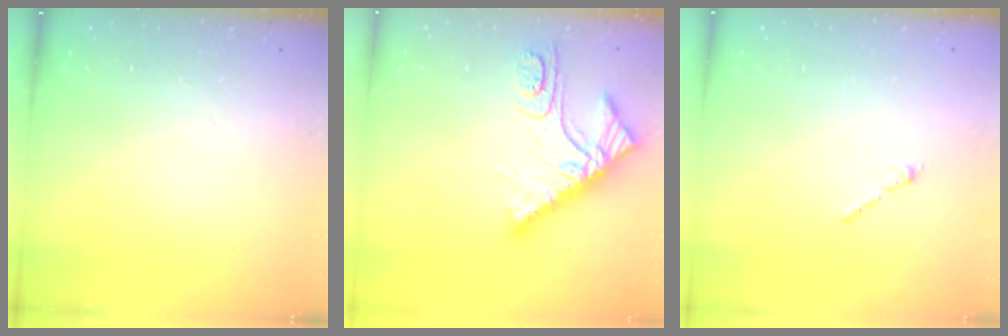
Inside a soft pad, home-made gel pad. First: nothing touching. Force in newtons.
{"total": 12.1, "press": 12.0, "slide": 1.1}
{"total": 1.7, "press": 1.7, "slide": 0.5}